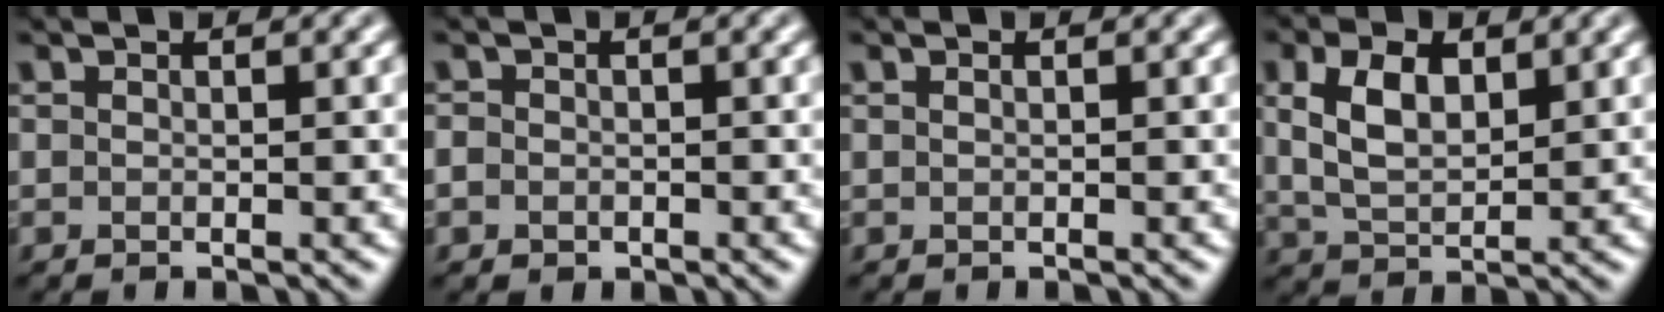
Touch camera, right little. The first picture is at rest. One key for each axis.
{"total": 1.2, "fx": -0.5, "fy": 1.0, "fz": 0.4, "tx": -0.003, "ty": -0.003, "tz": -0.010}
{"total": 0.0}
{"total": 5.0, "fx": 1.6, "fy": 2.8, "fz": 3.8, "tx": -0.087, "ty": 0.002, "tz": 0.031}